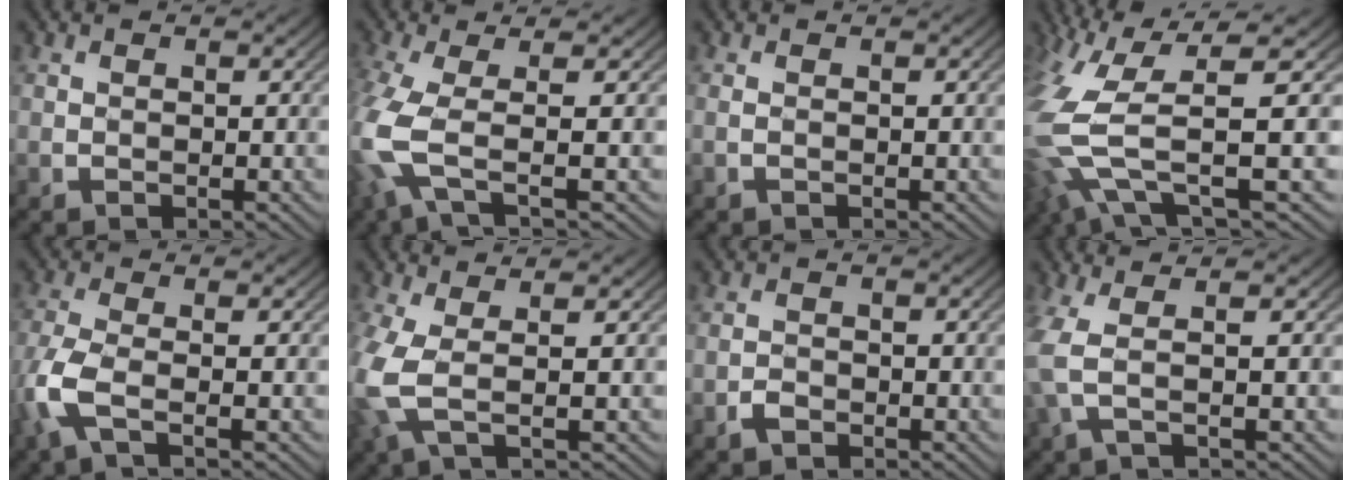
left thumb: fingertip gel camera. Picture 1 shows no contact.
{"total": 7.4, "force": [-2.6, 1.9, 6.6], "torque": [-0.188, 0.000, -0.061]}
{"total": 0.0}
{"total": 12.6, "force": [-2.8, 3.8, 11.7], "torque": [-0.287, -0.017, -0.032]}
{"total": 5.4, "force": [-2.8, 2.0, 4.2], "torque": [-0.122, 0.009, -0.064]}
{"total": 6.9, "force": [-0.8, 3.2, 6.1], "torque": [-0.180, -0.001, -0.023]}
{"total": 1.9, "force": [-1.8, 0.5, 0.0], "torque": [-0.004, 0.001, -0.040]}
{"total": 4.1, "force": [-0.6, 1.3, 3.9], "torque": [-0.113, 0.005, -0.020]}